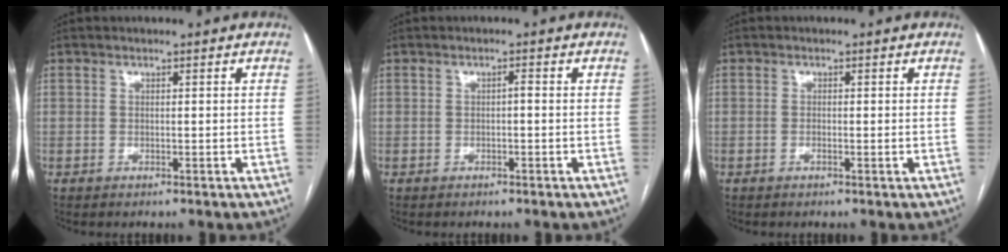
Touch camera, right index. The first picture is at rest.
{"total": 0.7, "force": [-0.2, 0.1, 0.7], "torque": [-0.010, 0.003, -0.003]}
{"total": 1.0, "force": [-0.3, 0.1, 0.9], "torque": [-0.016, 0.000, -0.003]}